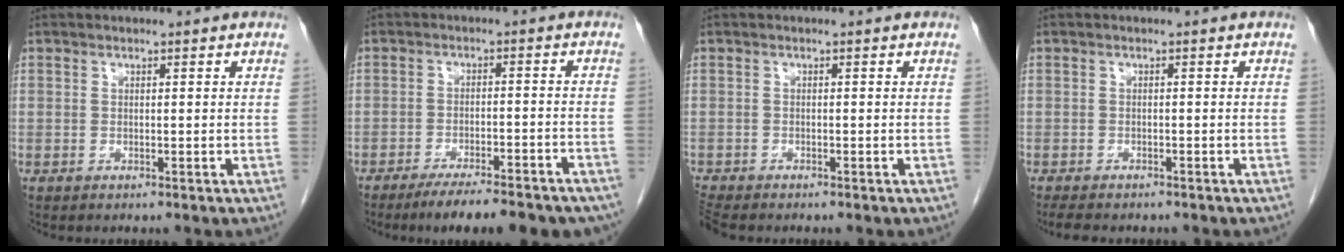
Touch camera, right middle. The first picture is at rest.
{"total": 15.4, "force": [-13.0, 2.8, 7.8], "torque": [-0.071, -0.001, -0.171]}
{"total": 2.2, "force": [-2.1, 0.2, 0.5], "torque": [-0.017, -0.011, -0.041]}
{"total": 5.5, "force": [-4.7, 1.5, 2.4], "torque": [-0.043, -0.012, -0.063]}